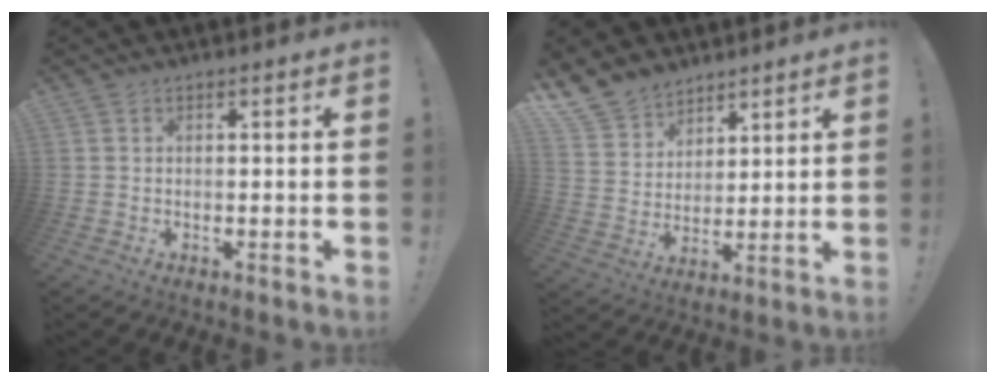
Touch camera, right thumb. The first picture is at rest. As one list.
[{"total": 10.9, "force": [8.5, 6.5, 2.0], "torque": [-0.047, -0.063, 0.169]}]